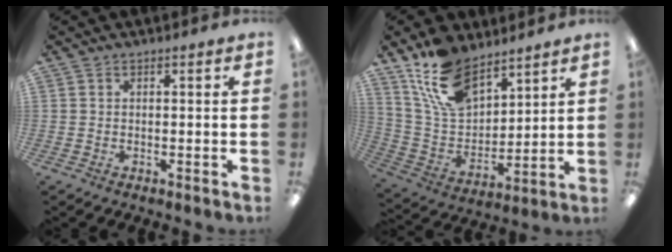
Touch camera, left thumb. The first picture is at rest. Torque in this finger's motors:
{"motor_torque": [0.37, 0.40, 1.46, -1.31, 0.11]}